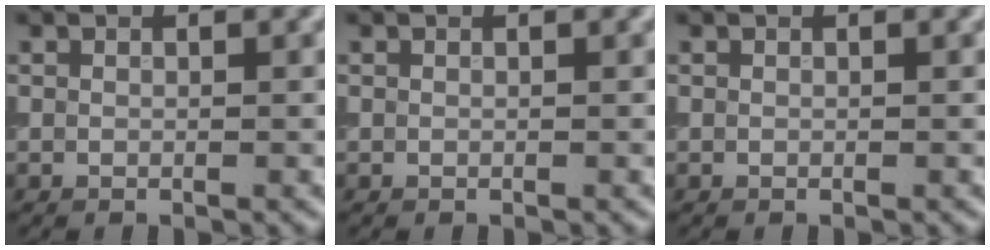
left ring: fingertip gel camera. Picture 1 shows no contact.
{"total": 0.0}
{"total": 0.0}